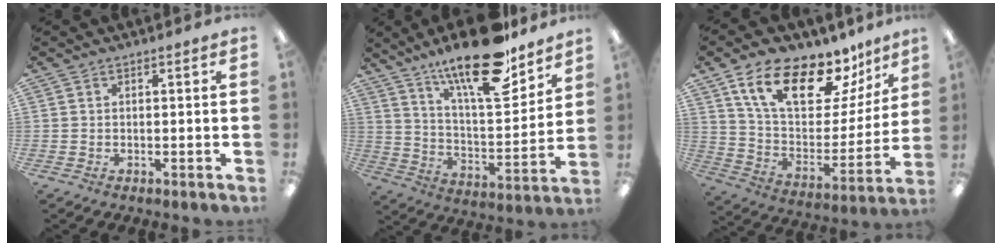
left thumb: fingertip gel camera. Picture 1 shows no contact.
{"total": 21.3, "force": [15.9, 6.4, 12.7], "torque": [-0.203, -0.102, 0.264]}
{"total": 20.4, "force": [14.0, 9.1, 11.8], "torque": [-0.207, -0.080, 0.245]}